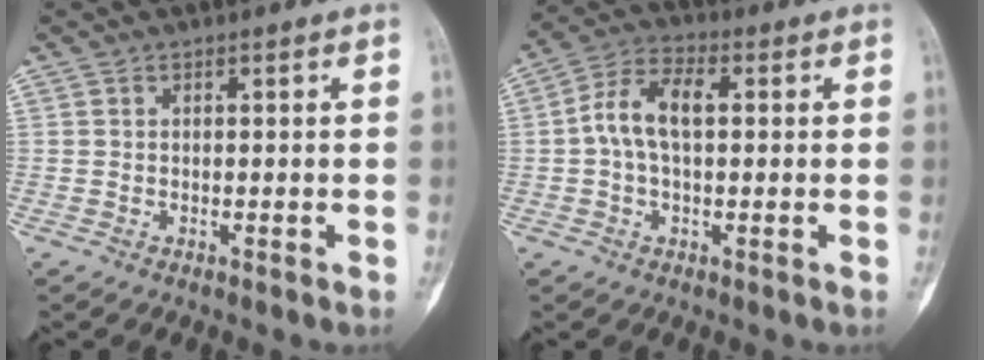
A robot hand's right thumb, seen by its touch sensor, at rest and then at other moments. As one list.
[{"total": 8.3, "force": [0.7, 4.6, 6.9], "torque": [-0.129, 0.029, 0.009]}]